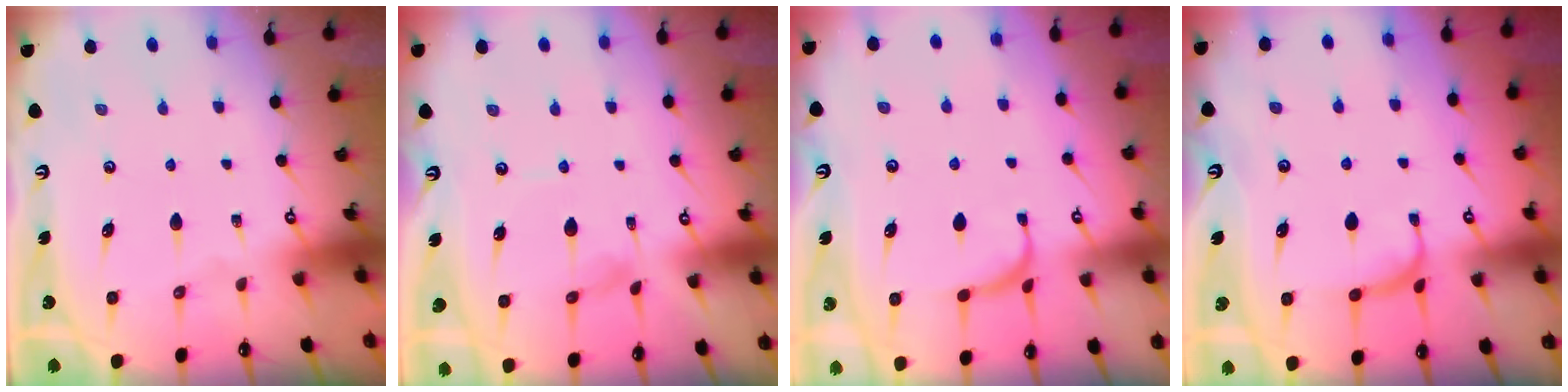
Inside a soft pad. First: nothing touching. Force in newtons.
{"total": 0.0}
{"total": 3.3, "press": 3.3, "slide": 0.4}
{"total": 0.8, "press": 0.5, "slide": 0.6}